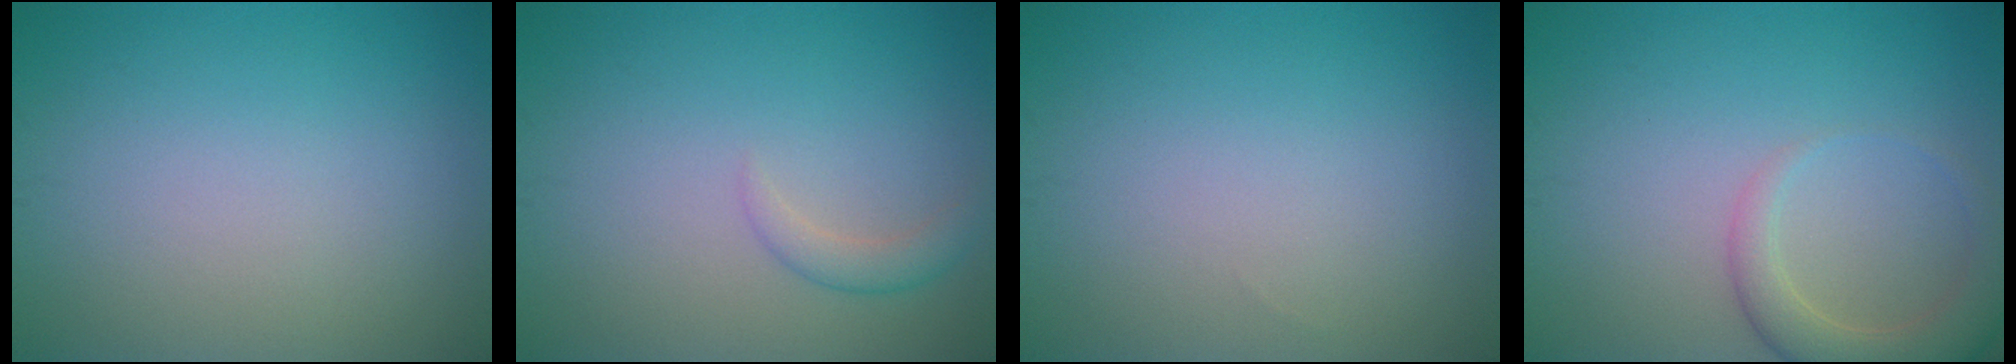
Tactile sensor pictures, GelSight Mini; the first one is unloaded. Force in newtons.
{"total": 1.6, "press": 1.6, "slide": 0.0}
{"total": 0.0}
{"total": 3.8, "press": 3.8, "slide": 0.4}